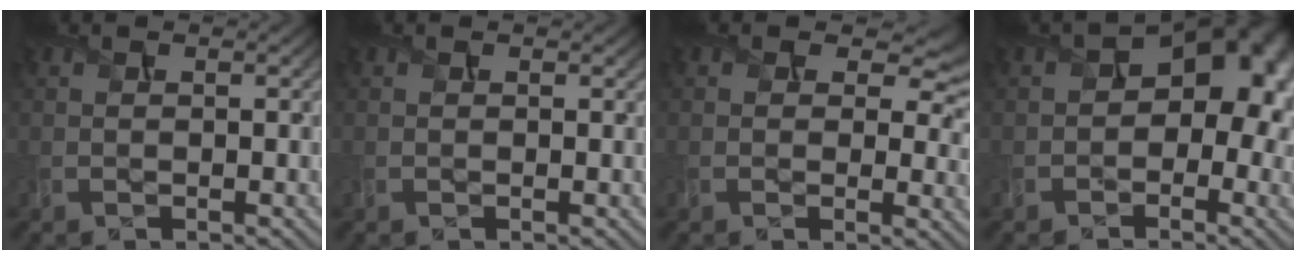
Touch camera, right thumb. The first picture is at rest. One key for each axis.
{"total": 0.0}
{"total": 6.8, "fx": 2.6, "fy": 4.6, "fz": 4.4, "tx": -0.064, "ty": -0.009, "tz": 0.036}
{"total": 13.0, "fx": 0.4, "fy": 8.7, "fz": 9.6, "tx": -0.111, "ty": -0.005, "tz": 0.005}